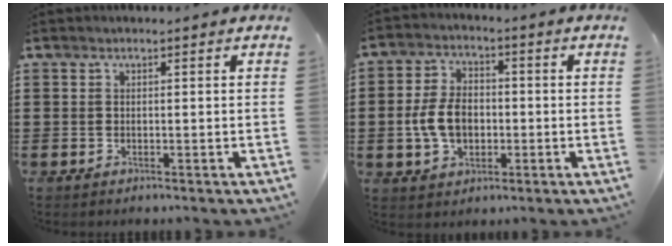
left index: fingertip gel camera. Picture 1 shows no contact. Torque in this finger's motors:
{"motor_torque": [0.87, 0.38, 0.60, 0.10]}